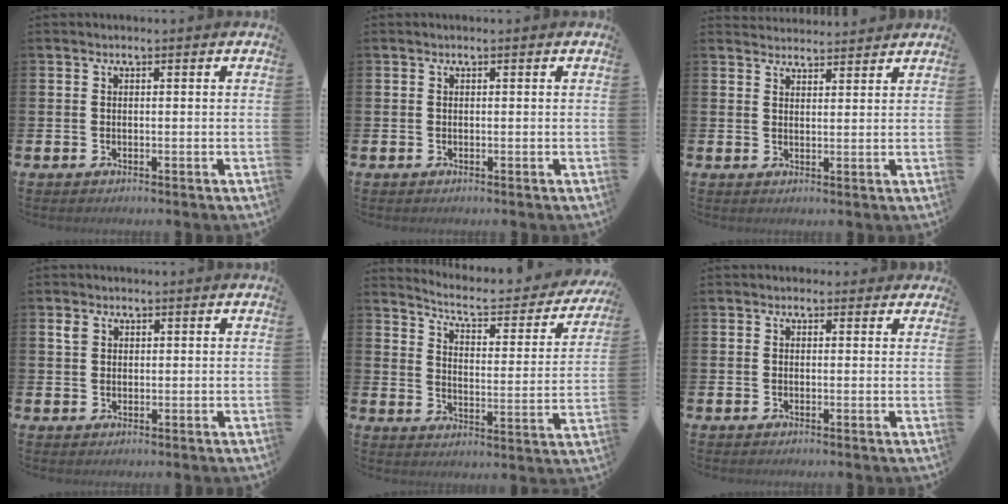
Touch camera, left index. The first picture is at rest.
{"total": 0.0}
{"total": 3.0, "force": [3.0, 0.6, -0.2], "torque": [0.001, -0.015, 0.054]}
{"total": 1.8, "force": [1.2, 1.2, 0.6], "torque": [0.004, -0.002, 0.019]}
{"total": 5.6, "force": [4.9, 1.4, 2.4], "torque": [-0.065, -0.039, 0.074]}
{"total": 1.0, "force": [0.6, 0.8, 0.1], "torque": [0.000, 0.010, 0.009]}